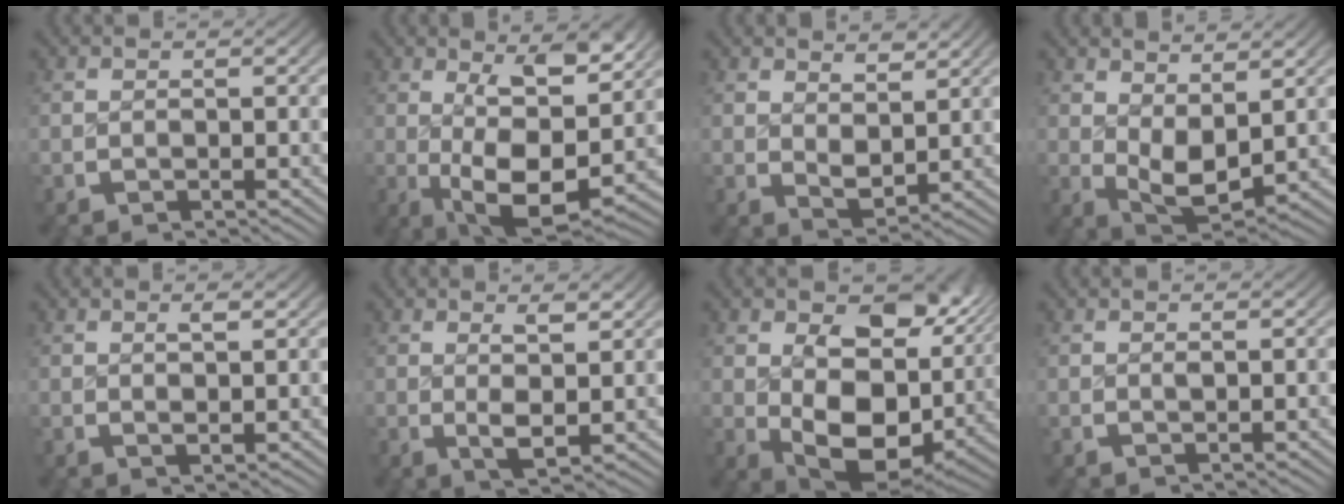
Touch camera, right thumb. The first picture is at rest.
{"total": 10.2, "force": [-0.6, 5.1, 8.8], "torque": [-0.160, -0.043, 0.017]}
{"total": 3.2, "force": [1.7, 1.8, 2.0], "torque": [-0.030, -0.017, 0.037]}
{"total": 5.9, "force": [0.7, 3.7, 4.5], "torque": [-0.094, -0.037, 0.029]}
{"total": 1.2, "force": [0.7, 0.3, 1.0], "torque": [-0.016, -0.004, 0.018]}
{"total": 3.2, "force": [0.6, 1.4, 2.8], "torque": [-0.048, -0.011, 0.016]}
{"total": 12.3, "force": [-0.2, 7.9, 9.4], "torque": [-0.166, -0.058, 0.024]}
{"total": 0.5, "force": [0.4, 0.1, 0.3], "torque": [-0.005, -0.001, 0.009]}